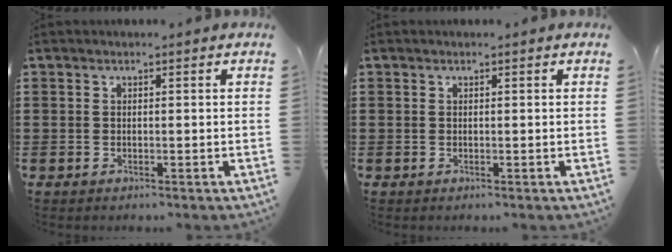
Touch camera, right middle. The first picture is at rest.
{"total": 0.0}